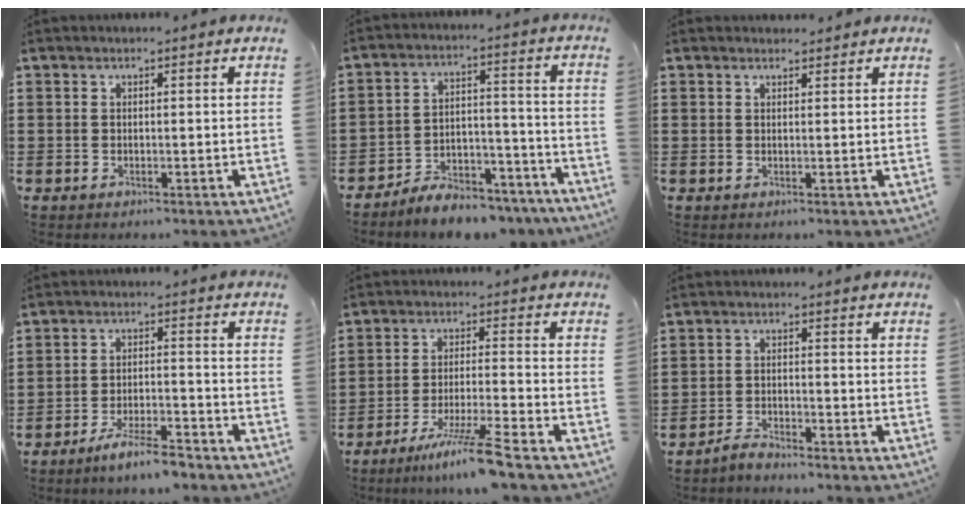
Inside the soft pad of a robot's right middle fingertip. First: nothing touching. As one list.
[{"total": 7.0, "force": [-6.8, 1.4, 1.2], "torque": [-0.013, 0.022, -0.128]}, {"total": 0.9, "force": [0.8, 0.4, 0.0], "torque": [0.007, 0.000, 0.013]}, {"total": 5.3, "force": [-4.7, 0.0, 2.5], "torque": [-0.055, -0.009, -0.089]}, {"total": 7.6, "force": [-6.1, -0.9, 4.5], "torque": [-0.082, -0.017, -0.113]}, {"total": 2.6, "force": [-2.6, 0.1, 0.4], "torque": [-0.020, -0.001, -0.054]}]